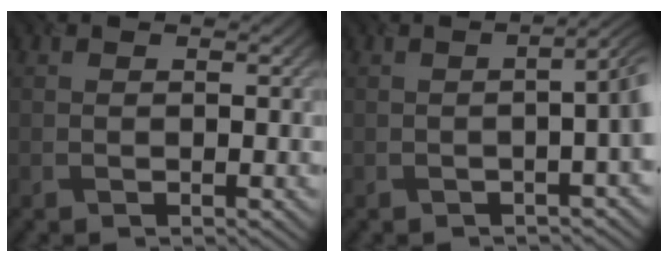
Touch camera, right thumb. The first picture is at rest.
{"total": 4.4, "force": [-0.6, 1.5, 4.1], "torque": [-0.039, 0.006, -0.006]}